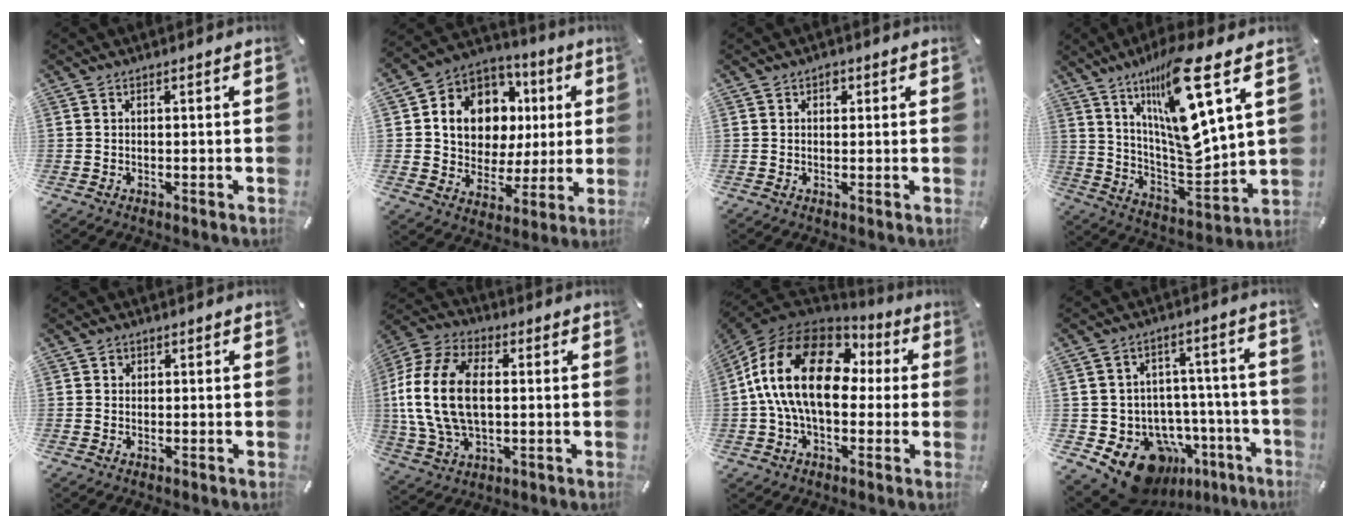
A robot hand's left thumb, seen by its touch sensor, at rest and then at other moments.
{"total": 11.5, "force": [2.8, 10.3, 4.4], "torque": [-0.082, -0.027, 0.064]}
{"total": 1.6, "force": [0.6, 1.3, 0.8], "torque": [-0.002, -0.001, 0.006]}
{"total": 18.9, "force": [11.6, 3.9, 14.3], "torque": [-0.265, -0.080, 0.182]}
{"total": 1.0, "force": [0.2, 1.0, 0.3], "torque": [0.003, 0.002, 0.000]}
{"total": 17.0, "force": [0.7, 11.0, 13.0], "torque": [-0.302, 0.001, 0.009]}
{"total": 21.5, "force": [2.0, 13.4, 16.7], "torque": [-0.337, 0.016, 0.030]}
{"total": 16.0, "force": [-9.6, 10.2, 7.7], "torque": [-0.103, 0.053, -0.146]}